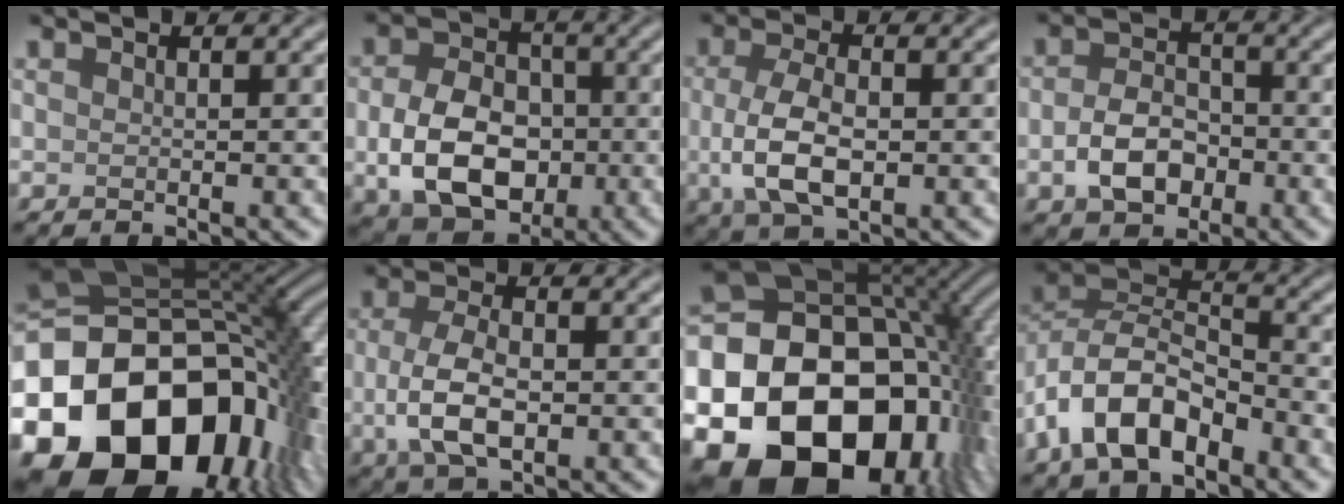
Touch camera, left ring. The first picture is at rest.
{"total": 8.7, "force": [-1.6, 6.2, 5.9], "torque": [-0.117, -0.010, -0.028]}
{"total": 5.6, "force": [-0.6, 3.0, 4.7], "torque": [-0.106, -0.008, -0.011]}
{"total": 4.6, "force": [-1.5, 3.1, 3.0], "torque": [-0.059, 0.000, -0.030]}
{"total": 20.2, "force": [-7.0, 14.0, 12.8], "torque": [-0.268, -0.029, -0.117]}
{"total": 5.1, "force": [-0.7, 2.6, 4.4], "torque": [-0.099, -0.006, -0.014]}
{"total": 22.8, "force": [-5.7, 16.6, 14.6], "torque": [-0.262, -0.021, -0.107]}
{"total": 7.9, "force": [-4.3, 4.1, 5.1], "torque": [-0.093, 0.010, -0.094]}